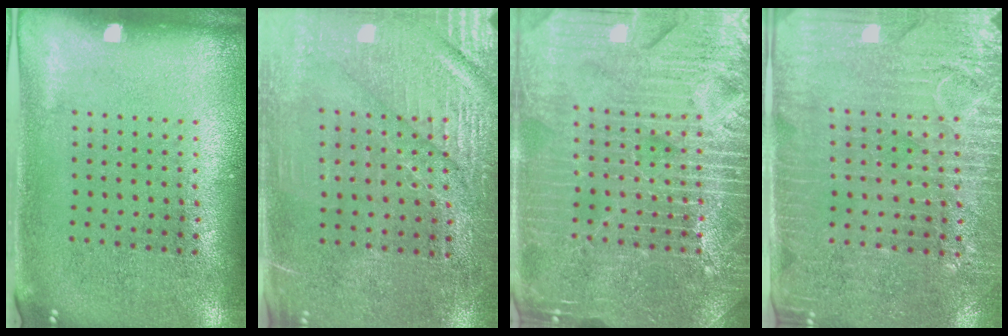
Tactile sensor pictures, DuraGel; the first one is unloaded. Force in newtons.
{"total": 3.2, "press": 3.0, "slide": 1.1}
{"total": 7.2, "press": 7.1, "slide": 1.0}
{"total": 3.6, "press": 3.2, "slide": 1.7}